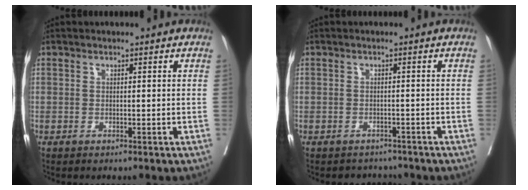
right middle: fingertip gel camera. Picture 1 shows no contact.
{"total": 2.4, "force": [-2.2, 0.9, -0.5], "torque": [0.006, 0.003, -0.032]}